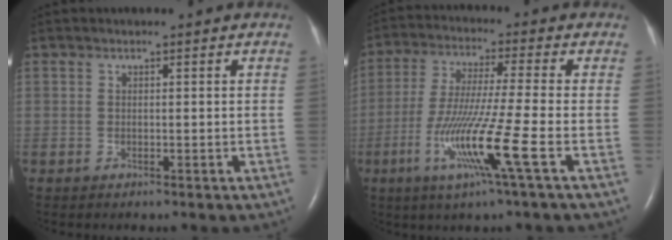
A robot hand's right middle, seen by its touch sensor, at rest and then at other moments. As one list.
[{"total": 11.6, "force": [-4.4, -1.6, 10.6], "torque": [-0.214, -0.029, -0.087]}]